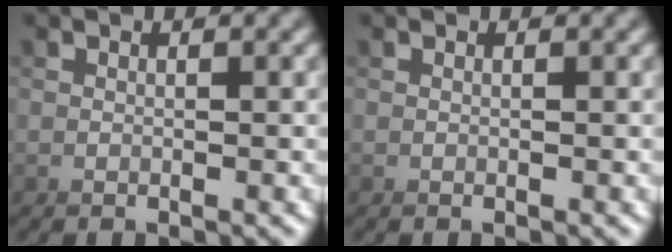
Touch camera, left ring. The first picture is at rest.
{"total": 0.0}